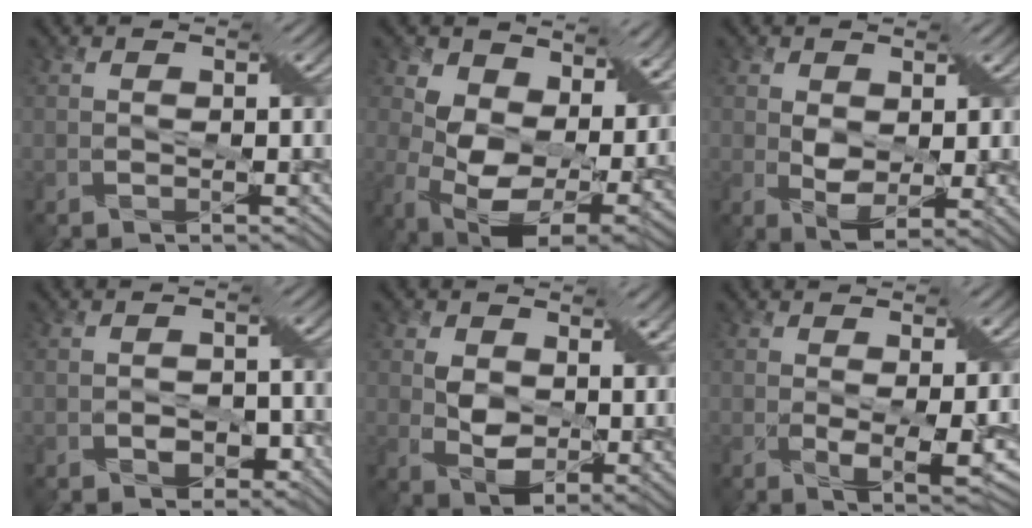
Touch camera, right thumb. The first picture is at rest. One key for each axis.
{"total": 13.9, "fx": 4.6, "fy": 8.7, "fz": 9.9, "tx": -0.197, "ty": -0.021, "tz": 0.095}
{"total": 5.5, "fx": 0.3, "fy": 3.1, "fz": 4.5, "tx": -0.080, "ty": -0.010, "tz": 0.014}
{"total": 2.0, "fx": -1.0, "fy": 1.6, "fz": 0.7, "tx": -0.004, "ty": -0.001, "tz": -0.013}
{"total": 7.0, "fx": 2.0, "fy": 4.2, "fz": 5.2, "tx": -0.100, "ty": -0.016, "tz": 0.041}
{"total": 3.6, "fx": 0.1, "fy": 0.7, "fz": 3.6, "tx": -0.062, "ty": -0.011, "tz": 0.010}